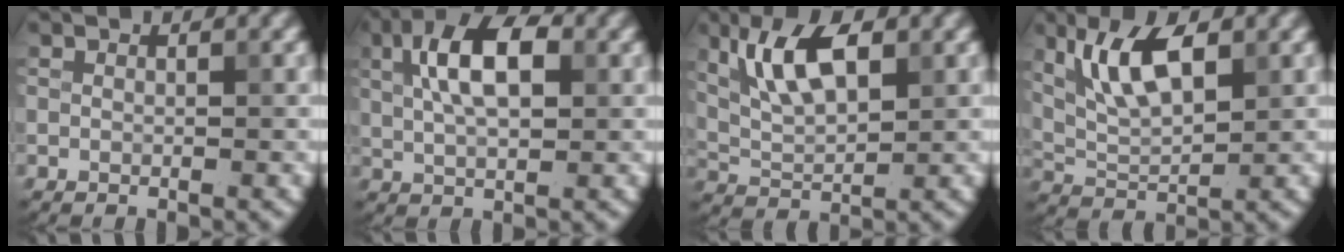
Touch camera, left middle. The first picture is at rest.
{"total": 6.7, "force": [1.8, 3.2, 5.6], "torque": [-0.100, 0.014, 0.026]}
{"total": 6.1, "force": [2.5, 2.5, 4.9], "torque": [-0.096, 0.003, 0.047]}
{"total": 5.9, "force": [2.5, 2.4, 4.8], "torque": [-0.096, 0.001, 0.047]}